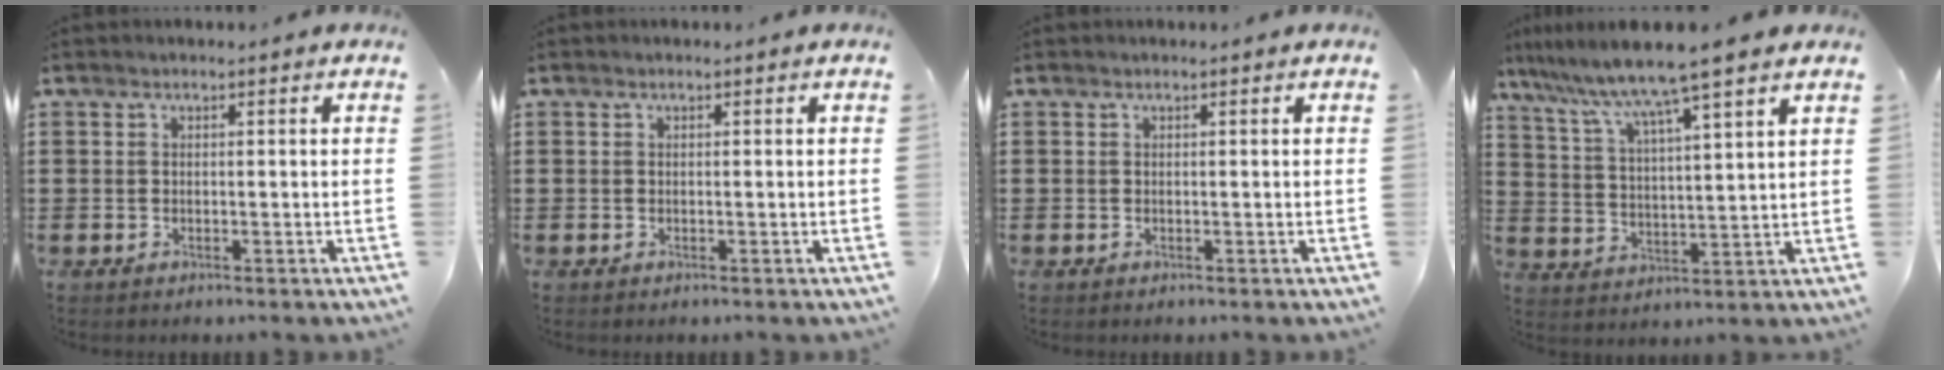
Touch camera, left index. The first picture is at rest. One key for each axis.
{"total": 0.0}
{"total": 0.0}
{"total": 7.4, "fx": 6.4, "fy": -0.9, "fz": 3.8, "tx": -0.099, "ty": -0.044, "tz": 0.101}